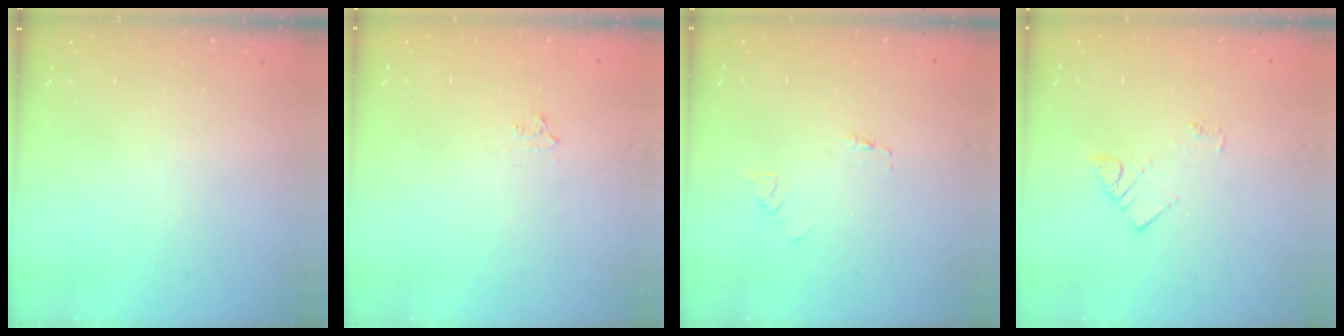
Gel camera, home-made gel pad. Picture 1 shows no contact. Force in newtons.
{"total": 2.9, "press": 2.8, "slide": 0.4}
{"total": 1.8, "press": 1.8, "slide": 0.2}
{"total": 4.2, "press": 4.2, "slide": 0.5}